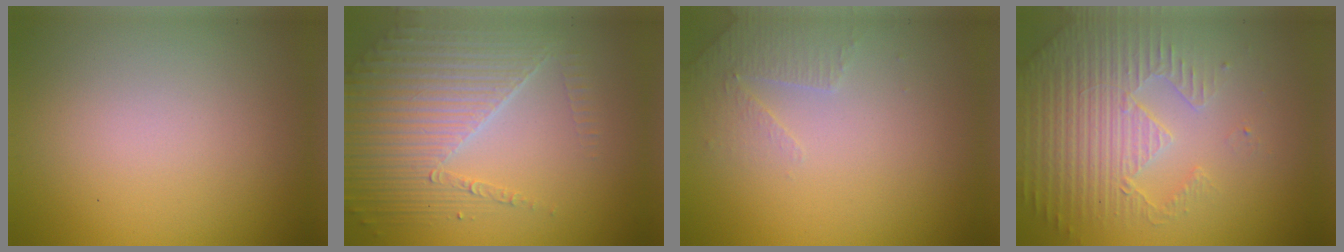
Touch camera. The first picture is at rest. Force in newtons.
{"total": 5.8, "press": 4.5, "slide": 3.7}
{"total": 1.9, "press": 1.8, "slide": 0.5}
{"total": 4.8, "press": 3.9, "slide": 2.8}